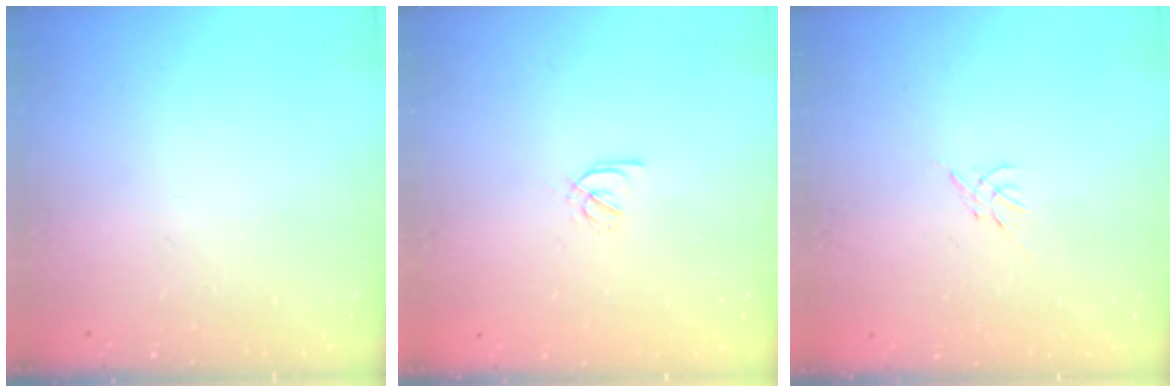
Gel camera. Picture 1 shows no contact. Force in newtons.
{"total": 2.1, "press": 1.9, "slide": 0.8}
{"total": 0.0}